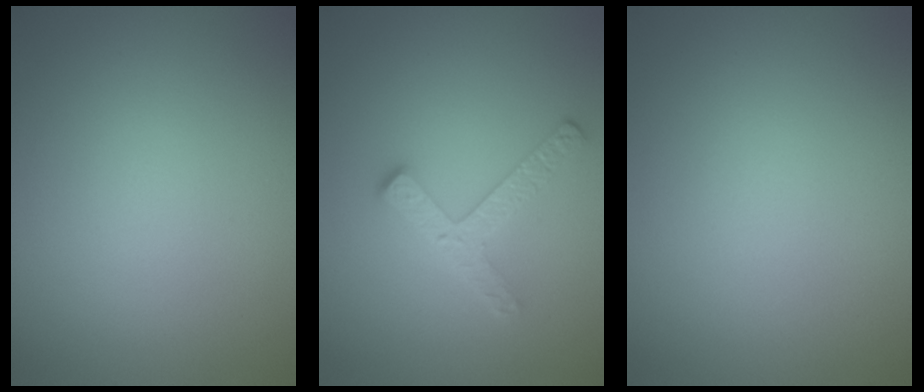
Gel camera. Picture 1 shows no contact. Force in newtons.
{"total": 2.6, "press": 2.4, "slide": 0.9}
{"total": 0.0}